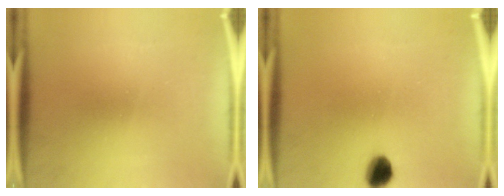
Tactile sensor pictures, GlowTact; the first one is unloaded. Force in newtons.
{"total": 4.7}